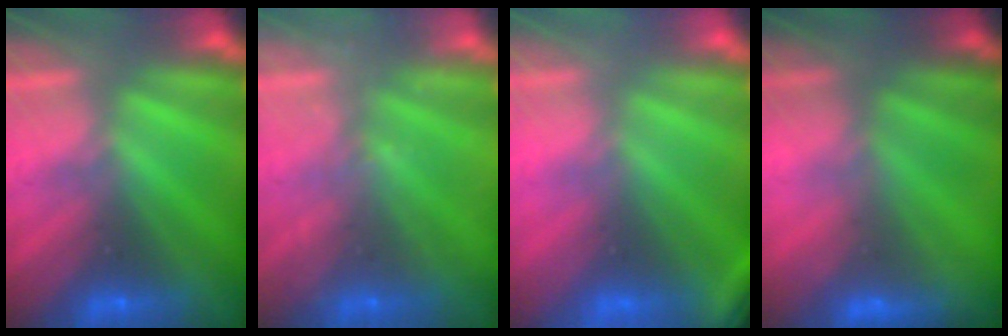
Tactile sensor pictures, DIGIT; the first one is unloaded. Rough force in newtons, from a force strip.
{"total": 2.4}
{"total": 3.5}
{"total": 4.6}